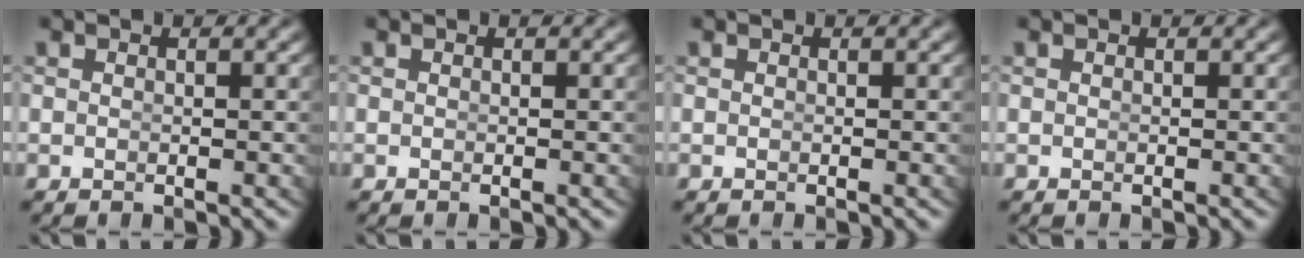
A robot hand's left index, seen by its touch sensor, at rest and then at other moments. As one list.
[{"total": 0.0}, {"total": 0.0}, {"total": 1.0, "force": [-0.2, -0.9, -0.4], "torque": [0.010, -0.014, 0.008]}]